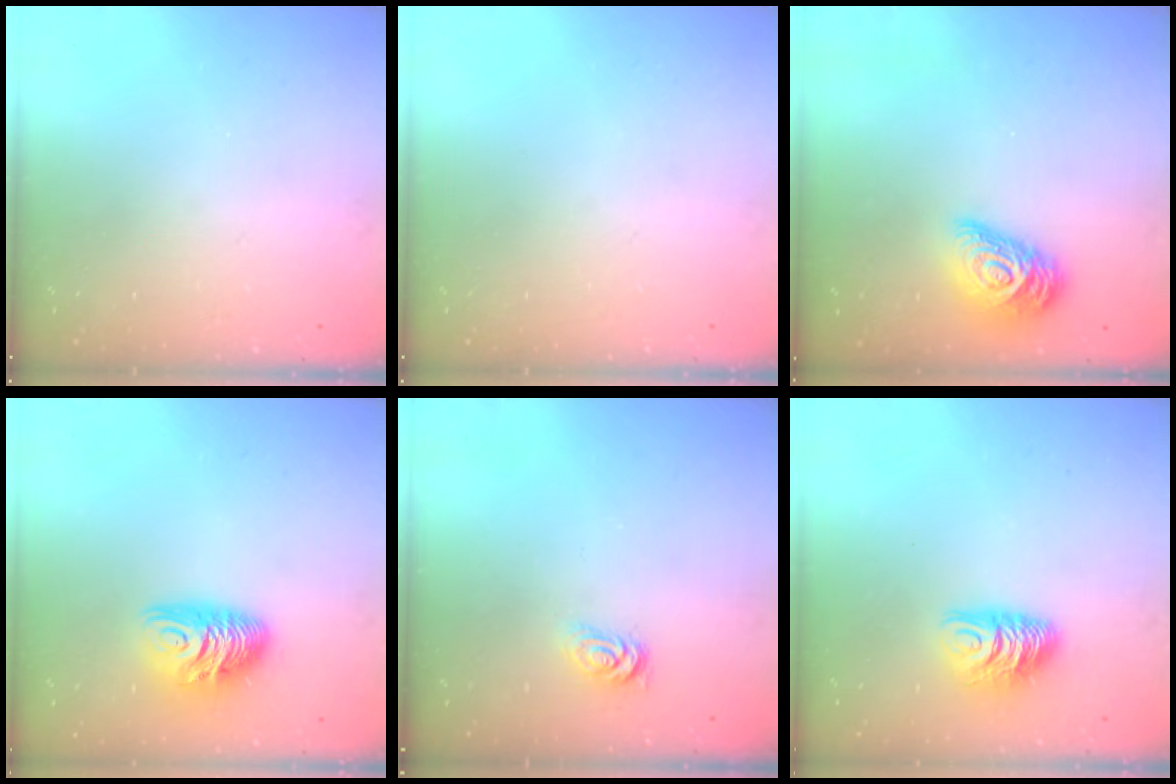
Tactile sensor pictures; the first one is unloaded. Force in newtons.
{"total": 0.0}
{"total": 13.3, "press": 13.3, "slide": 0.9}
{"total": 9.8, "press": 9.8, "slide": 0.4}
{"total": 1.8, "press": 1.8, "slide": 0.3}
{"total": 8.7, "press": 8.7, "slide": 0.7}